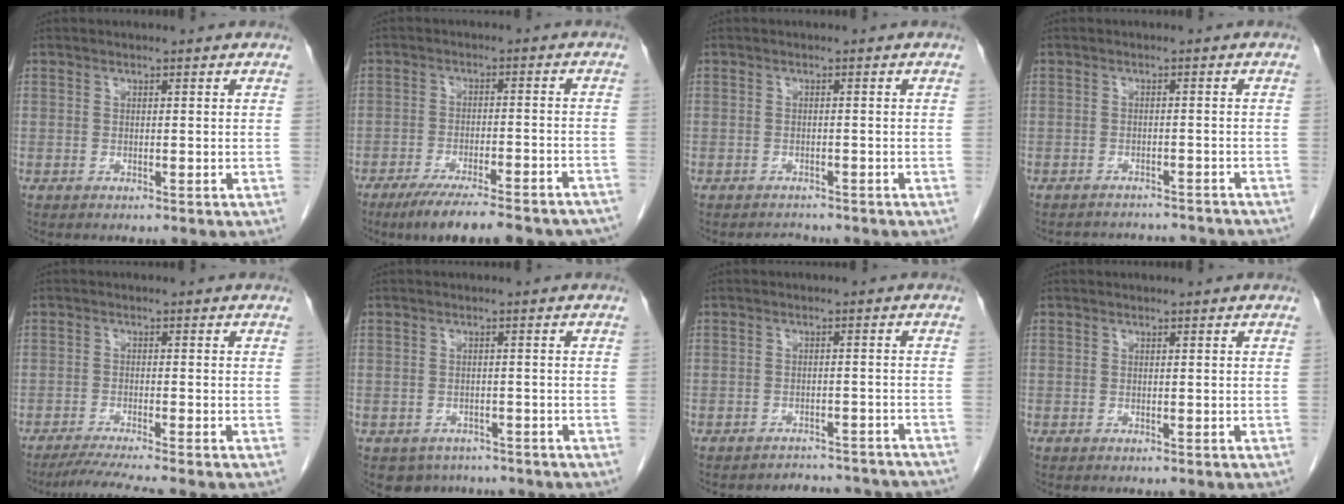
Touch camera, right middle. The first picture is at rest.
{"total": 18.6, "force": [-15.9, 2.6, 9.2], "torque": [-0.090, -0.007, -0.213]}
{"total": 1.9, "force": [-1.8, 0.6, 0.0], "torque": [-0.003, -0.005, -0.026]}
{"total": 8.9, "force": [-8.6, 1.8, 1.4], "torque": [-0.021, 0.011, -0.095]}
{"total": 5.9, "force": [-5.0, -1.4, 2.8], "torque": [-0.046, -0.022, -0.085]}
{"total": 4.1, "force": [-3.1, 2.7, 0.2], "torque": [0.002, 0.005, -0.042]}
{"total": 9.8, "force": [-9.5, 2.2, 1.0], "torque": [-0.005, 0.015, -0.099]}
{"total": 0.0}